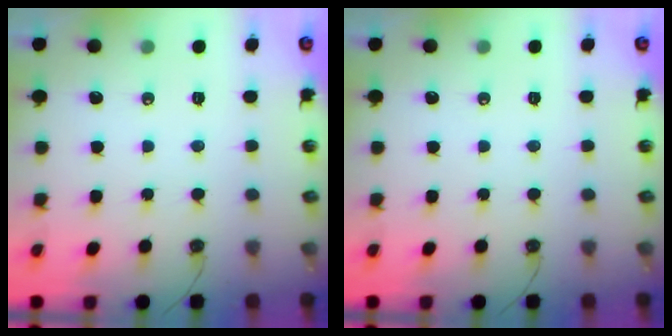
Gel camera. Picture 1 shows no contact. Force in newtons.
{"total": 0.0}